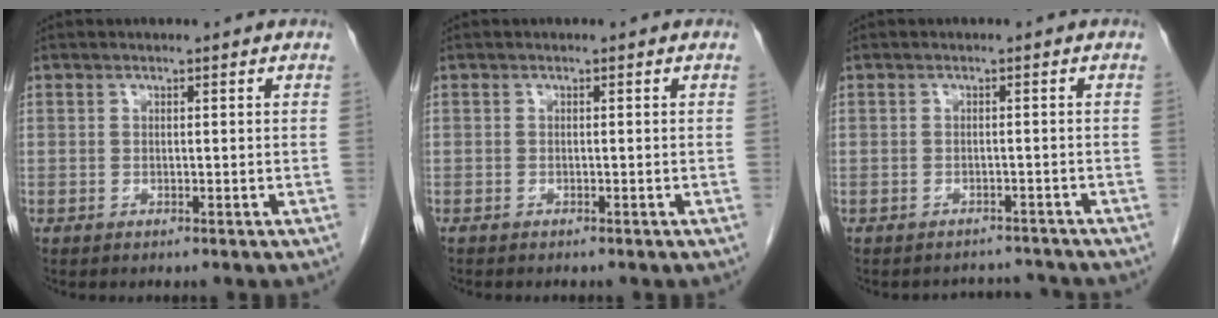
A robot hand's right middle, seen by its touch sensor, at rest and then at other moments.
{"total": 0.7, "force": [-0.6, 0.2, 0.3], "torque": [-0.007, 0.000, -0.009]}
{"total": 3.1, "force": [-3.0, 0.4, -0.9], "torque": [0.014, 0.007, -0.039]}